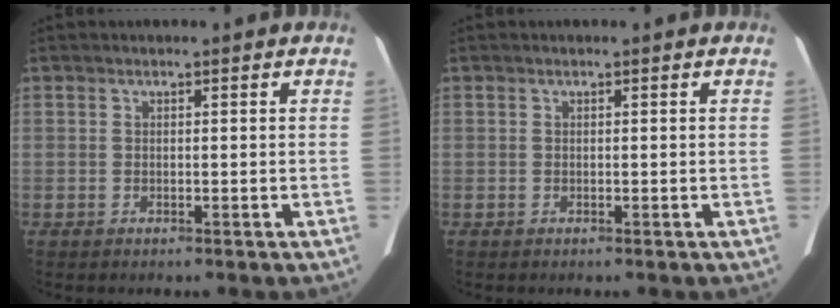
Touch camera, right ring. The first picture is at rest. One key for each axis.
{"total": 0.0}